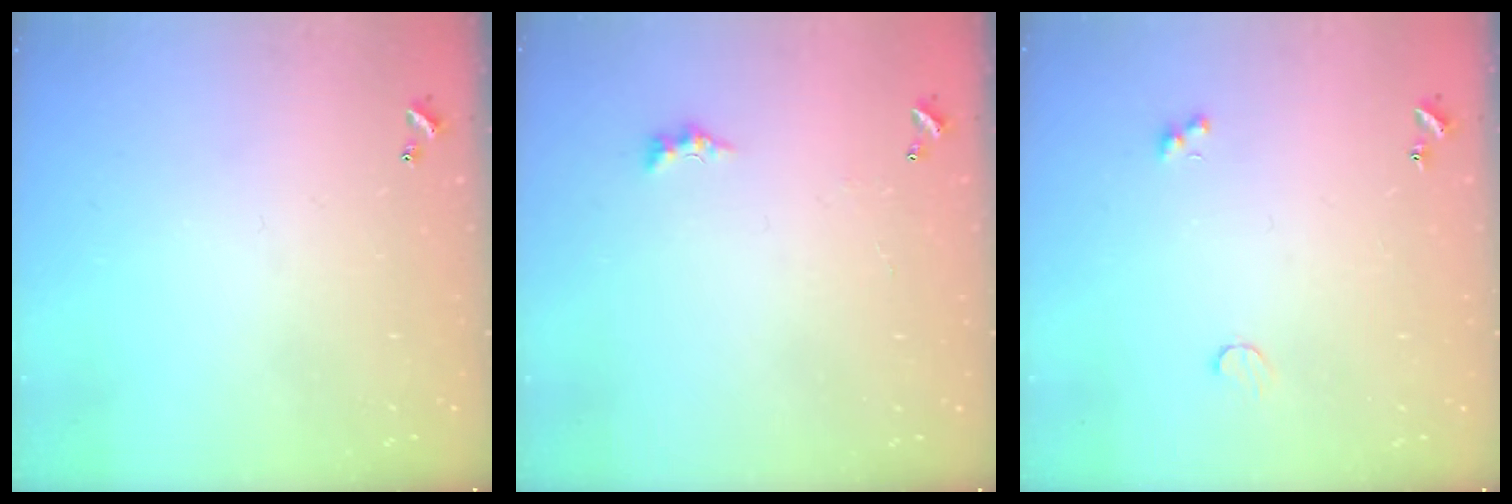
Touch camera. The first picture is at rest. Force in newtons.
{"total": 1.3, "press": 1.2, "slide": 0.5}
{"total": 2.1, "press": 2.0, "slide": 0.8}